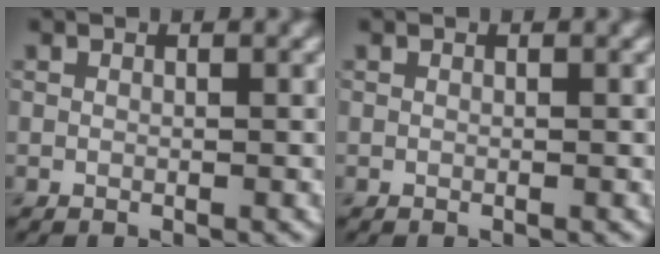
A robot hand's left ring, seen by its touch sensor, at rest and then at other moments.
{"total": 0.0}